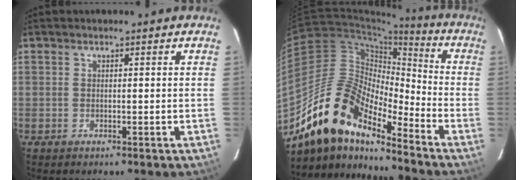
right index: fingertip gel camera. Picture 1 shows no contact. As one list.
[{"total": 16.5, "force": [-13.1, 5.2, 8.7], "torque": [-0.151, 0.001, -0.260]}]